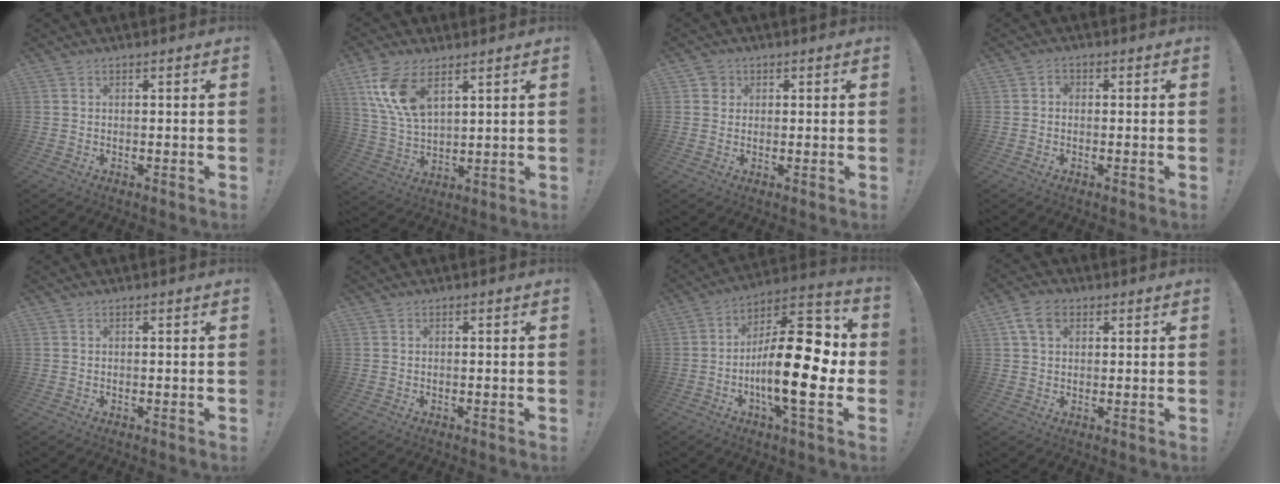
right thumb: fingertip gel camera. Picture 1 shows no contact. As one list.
[{"total": 12.6, "force": [6.8, 6.3, 8.5], "torque": [-0.187, -0.015, 0.131]}, {"total": 2.7, "force": [1.0, 2.5, 0.5], "torque": [-0.004, 0.003, 0.018]}, {"total": 1.6, "force": [-0.4, 1.2, 0.8], "torque": [-0.018, 0.010, -0.009]}, {"total": 0.0}, {"total": 0.0}, {"total": 23.6, "force": [-3.7, 8.8, 21.5], "torque": [-0.367, 0.020, -0.054]}, {"total": 7.0, "force": [2.8, 4.8, 4.3], "torque": [-0.078, 0.006, 0.057]}]